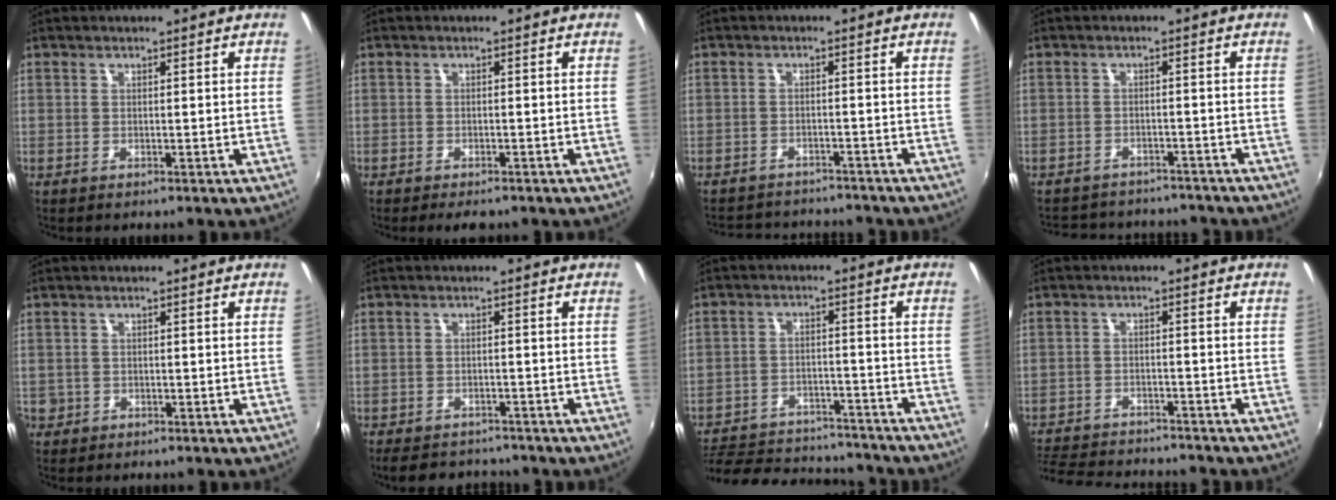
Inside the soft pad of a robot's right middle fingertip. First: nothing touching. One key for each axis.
{"total": 3.2, "fx": -2.5, "fy": 1.3, "fz": 1.5, "tx": -0.034, "ty": -0.012, "tz": -0.037}
{"total": 11.4, "fx": -10.3, "fy": 3.4, "fz": 3.5, "tx": -0.081, "ty": -0.006, "tz": -0.142}
{"total": 13.4, "fx": -11.7, "fy": 4.7, "fz": 4.3, "tx": -0.096, "ty": 0.000, "tz": -0.155}
{"total": 2.1, "fx": -0.7, "fy": 1.9, "fz": 0.4, "tx": -0.012, "ty": -0.004, "tz": -0.010}
{"total": 7.8, "fx": -6.8, "fy": 3.0, "fz": 2.2, "tx": -0.057, "ty": -0.010, "tz": -0.100}
{"total": 20.5, "fx": -17.3, "fy": 7.8, "fz": 7.9, "tx": -0.177, "ty": 0.005, "tz": -0.233}
{"total": 14.5, "fx": -12.9, "fy": 3.9, "fz": 5.4, "tx": -0.129, "ty": -0.013, "tz": -0.196}